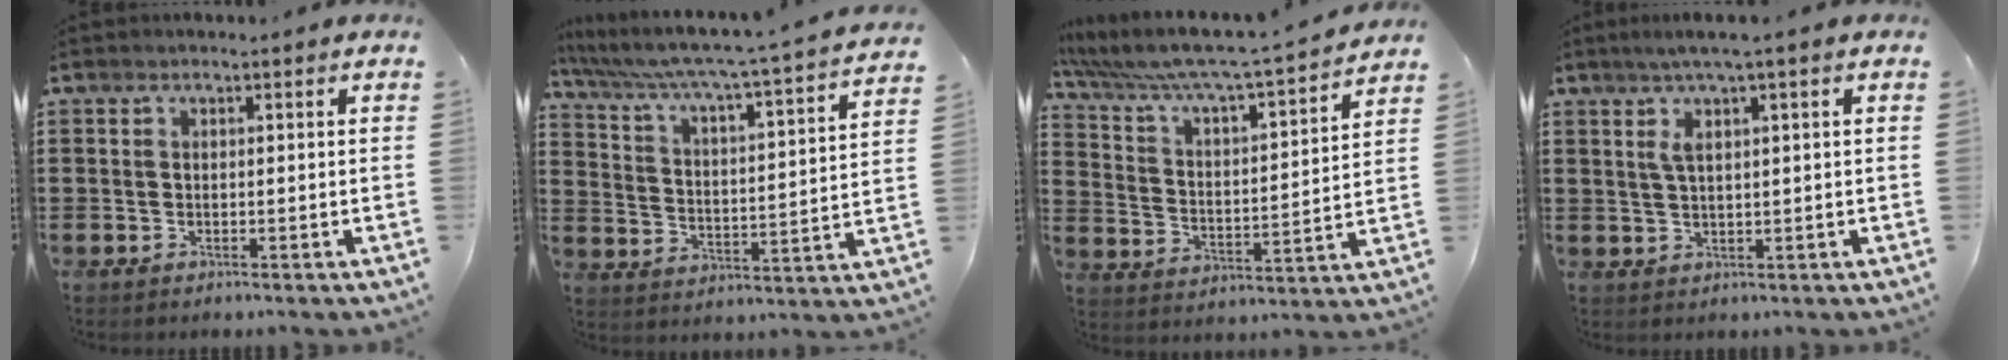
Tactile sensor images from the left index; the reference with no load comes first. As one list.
[{"total": 5.0, "force": [4.2, -0.7, 2.6], "torque": [-0.072, -0.049, 0.059]}, {"total": 6.6, "force": [5.9, -0.3, 2.9], "torque": [-0.084, -0.053, 0.092]}, {"total": 3.5, "force": [1.4, 0.1, 3.3], "torque": [-0.065, -0.002, 0.022]}]